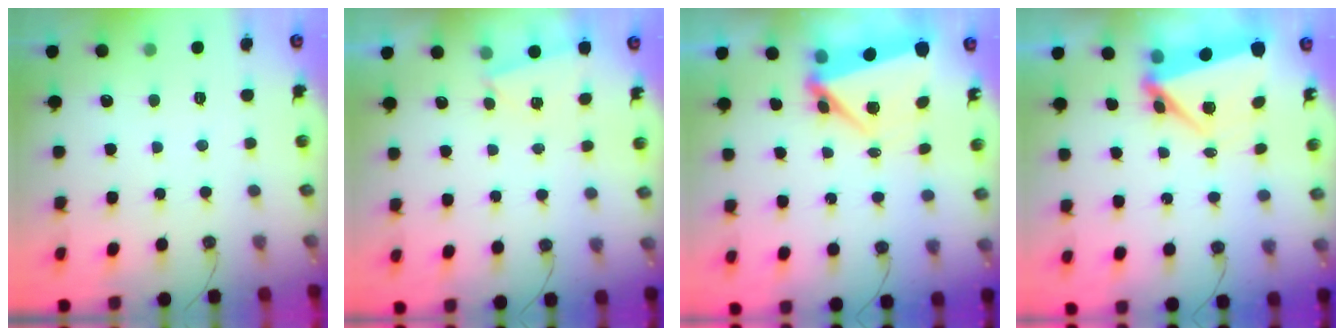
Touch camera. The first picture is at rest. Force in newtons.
{"total": 2.0, "press": 0.9, "slide": 1.8}
{"total": 6.0, "press": 5.7, "slide": 1.8}
{"total": 6.0, "press": 5.7, "slide": 1.8}